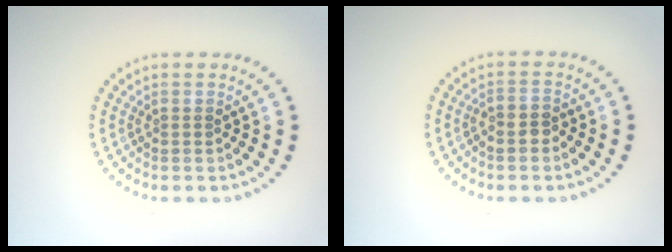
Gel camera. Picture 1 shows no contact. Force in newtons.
{"total": 1.2, "press": 1.0, "slide": 0.6}